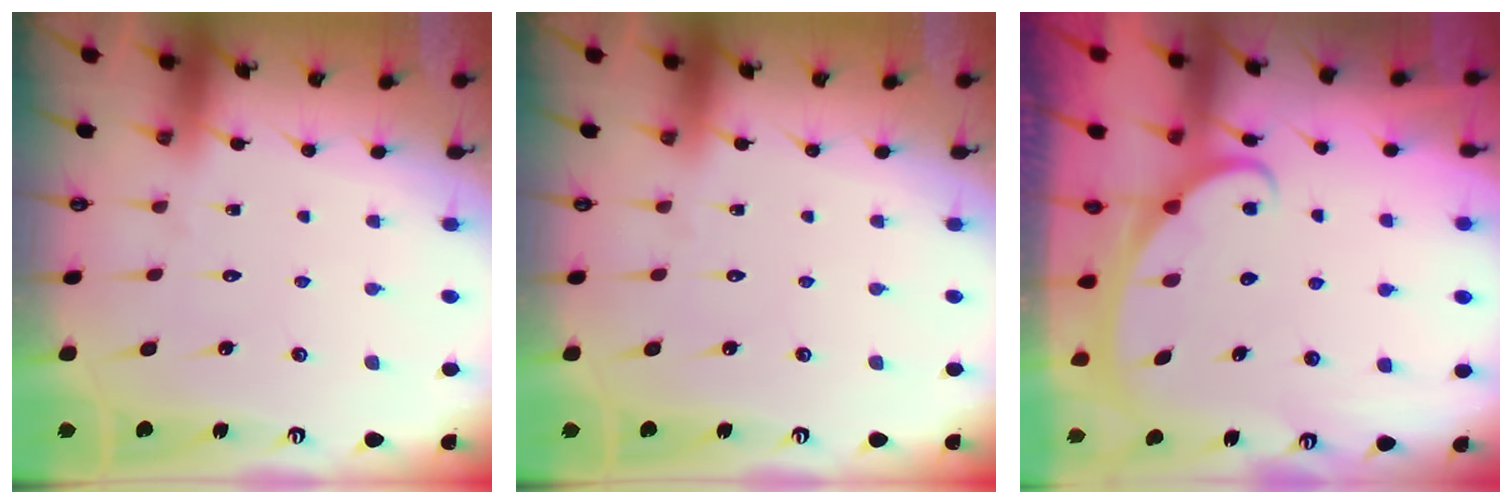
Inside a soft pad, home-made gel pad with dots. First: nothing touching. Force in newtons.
{"total": 0.0}
{"total": 2.5, "press": 2.5, "slide": 0.3}